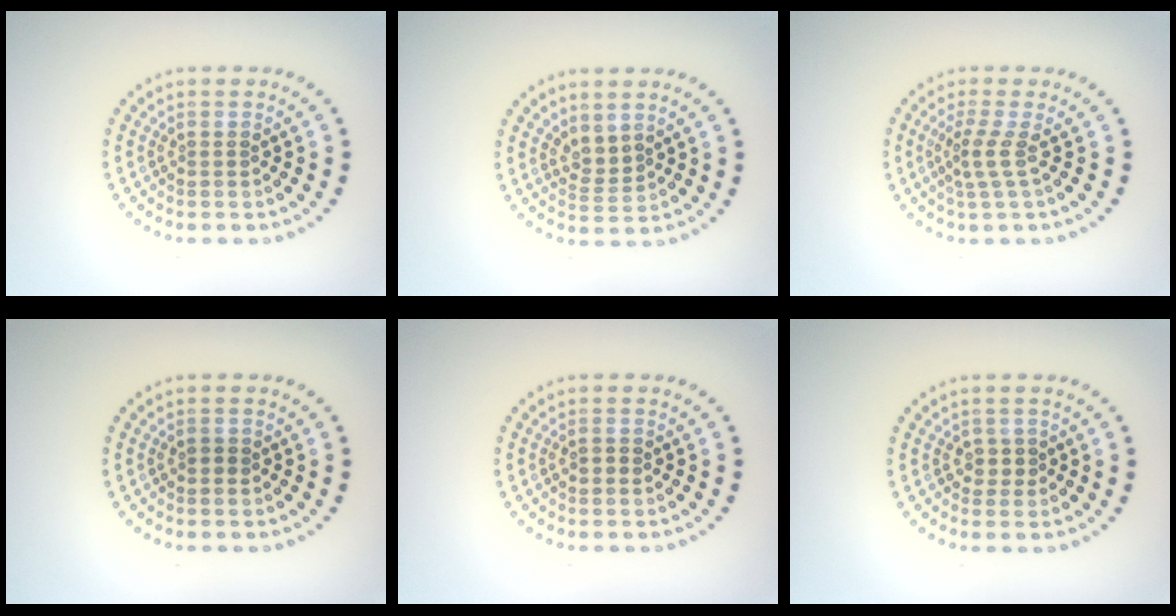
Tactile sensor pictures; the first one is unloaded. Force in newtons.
{"total": 1.6, "press": 1.3, "slide": 1.1}
{"total": 2.0, "press": 1.4, "slide": 1.5}
{"total": 0.7, "press": 0.7, "slide": 0.1}
{"total": 0.9, "press": 0.9, "slide": 0.2}
{"total": 1.4, "press": 1.2, "slide": 0.8}